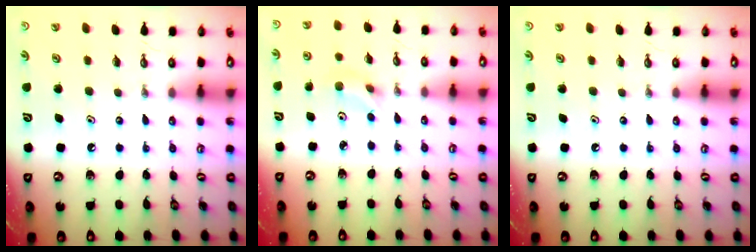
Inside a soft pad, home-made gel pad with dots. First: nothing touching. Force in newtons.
{"total": 3.7, "press": 3.6, "slide": 0.9}
{"total": 0.0}